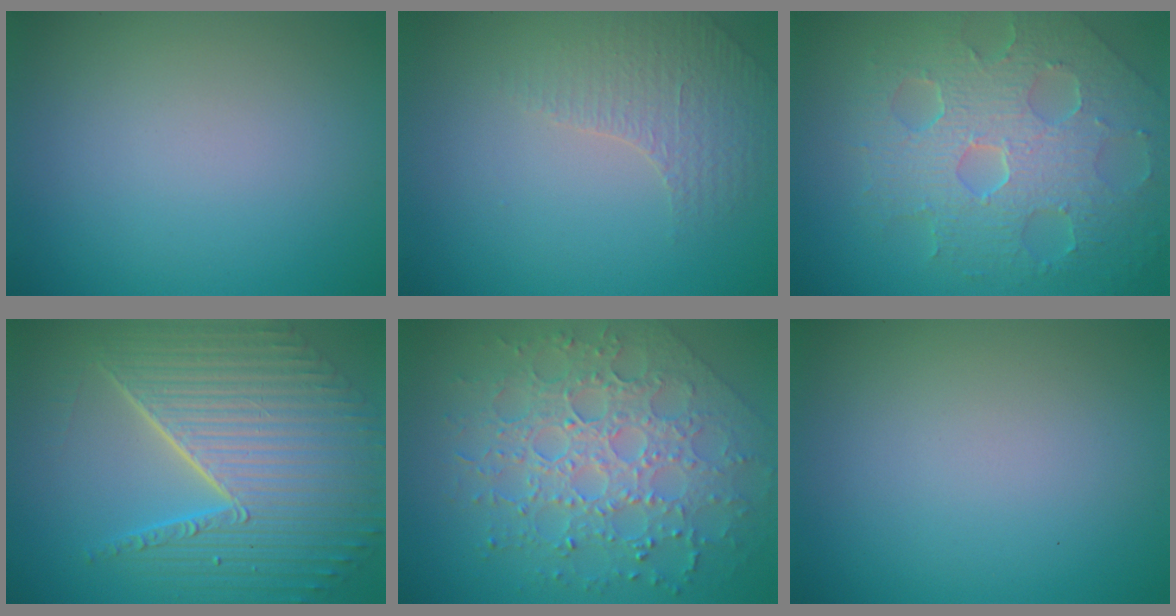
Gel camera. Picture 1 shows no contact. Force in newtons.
{"total": 1.5, "press": 1.2, "slide": 0.8}
{"total": 8.4, "press": 5.9, "slide": 6.1}
{"total": 10.6, "press": 6.9, "slide": 8.1}
{"total": 7.9, "press": 5.7, "slide": 5.5}
{"total": 0.0}